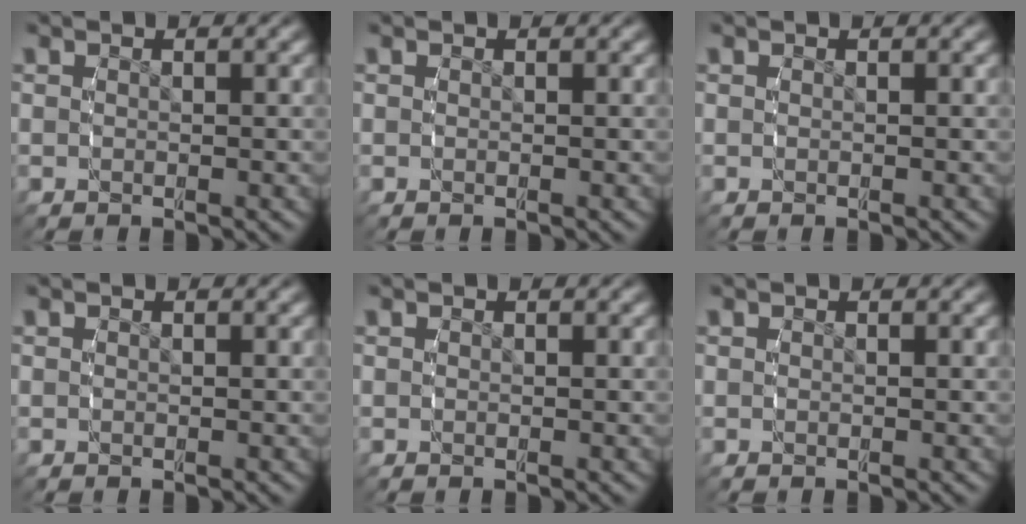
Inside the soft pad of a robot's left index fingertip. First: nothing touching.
{"total": 0.0}
{"total": 0.0}
{"total": 0.0}
{"total": 0.0}
{"total": 0.0}